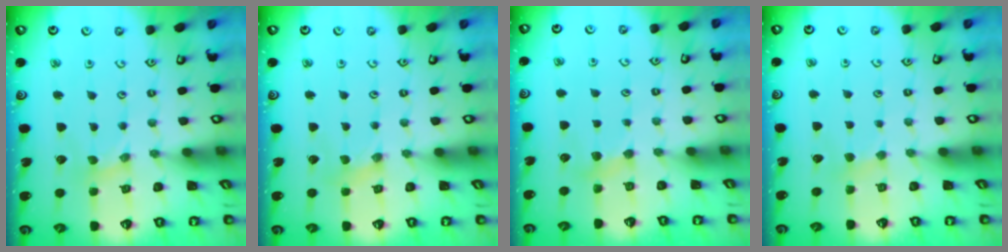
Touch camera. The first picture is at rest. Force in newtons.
{"total": 1.2, "press": 1.1, "slide": 0.2}
{"total": 3.9, "press": 3.9, "slide": 0.6}
{"total": 2.3, "press": 2.3, "slide": 0.3}